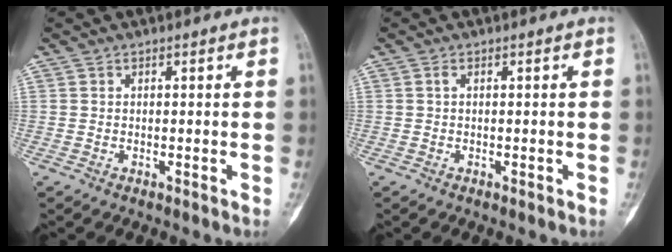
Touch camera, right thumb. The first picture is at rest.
{"total": 0.7, "force": [-0.1, 0.2, 0.7], "torque": [-0.011, 0.001, -0.003]}